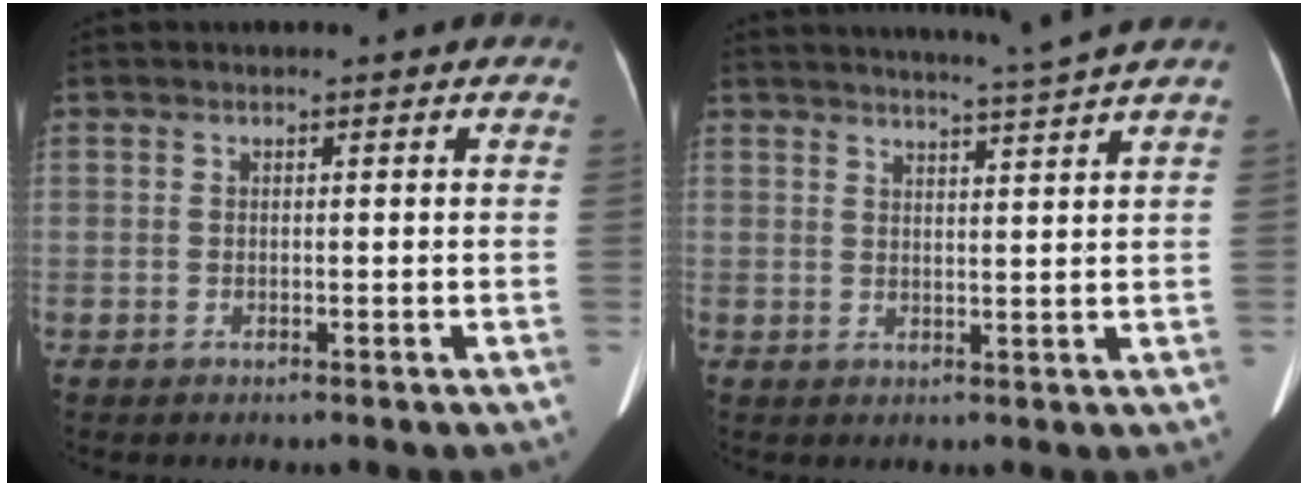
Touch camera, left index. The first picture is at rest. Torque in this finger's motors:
{"motor_torque": [-1.11, -0.44, -0.16, 0.00]}